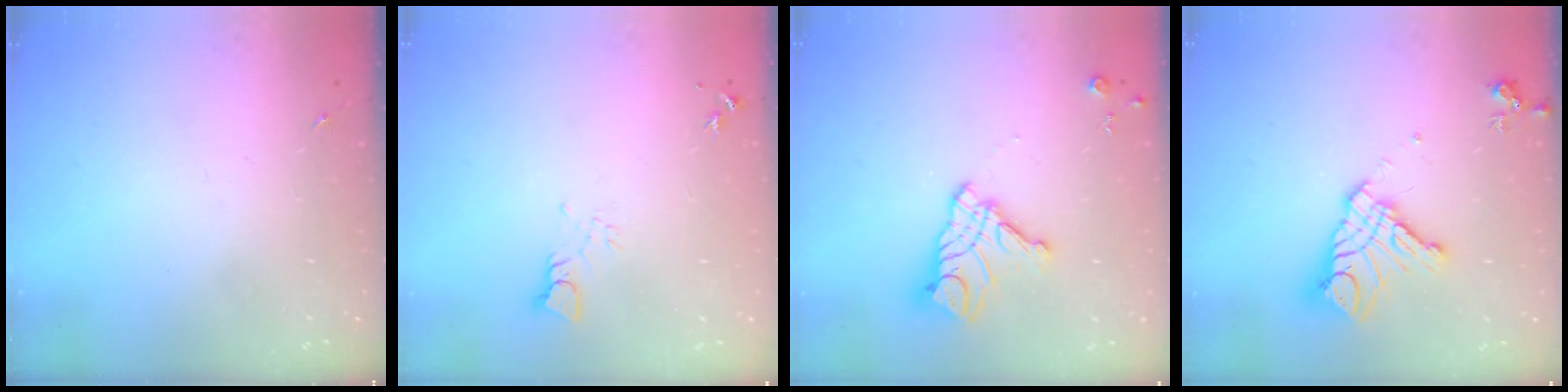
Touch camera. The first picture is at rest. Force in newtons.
{"total": 3.2, "press": 3.1, "slide": 0.4}
{"total": 15.1, "press": 15.0, "slide": 1.4}
{"total": 15.8, "press": 15.7, "slide": 1.7}